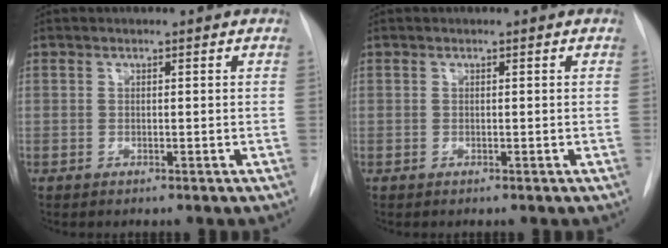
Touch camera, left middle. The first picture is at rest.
{"total": 0.0}